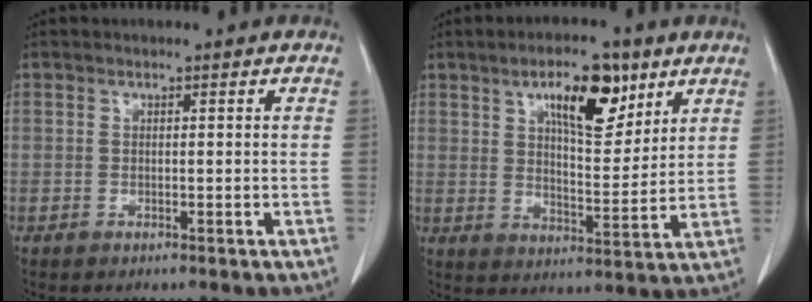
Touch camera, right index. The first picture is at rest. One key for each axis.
{"total": 11.0, "fx": 6.0, "fy": 3.7, "fz": 8.5, "tx": -0.137, "ty": 0.004, "tz": 0.099}